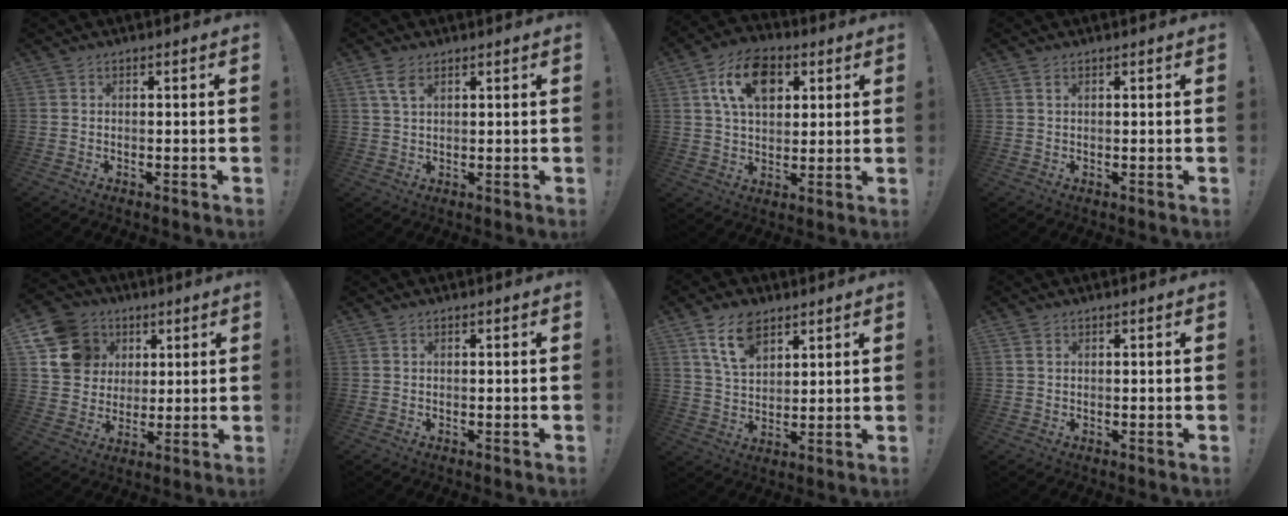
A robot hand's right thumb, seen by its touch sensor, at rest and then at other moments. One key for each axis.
{"total": 5.0, "fx": 2.7, "fy": 2.4, "fz": 3.4, "tx": -0.054, "ty": -0.010, "tz": 0.049}
{"total": 14.2, "fx": 5.5, "fy": 9.5, "fz": 9.1, "tx": -0.141, "ty": -0.001, "tz": 0.103}
{"total": 1.0, "fx": 0.6, "fy": 0.4, "fz": 0.7, "tx": -0.015, "ty": 0.000, "tz": 0.011}
{"total": 16.1, "fx": 5.9, "fy": 13.8, "fz": 5.9, "tx": -0.091, "ty": -0.012, "tz": 0.135}
{"total": 0.0}
{"total": 11.1, "fx": 6.8, "fy": 6.4, "fz": 6.0, "tx": -0.108, "ty": -0.020, "tz": 0.131}
{"total": 1.3, "fx": 0.8, "fy": 0.9, "fz": 0.6, "tx": -0.012, "ty": 0.002, "tz": 0.015}